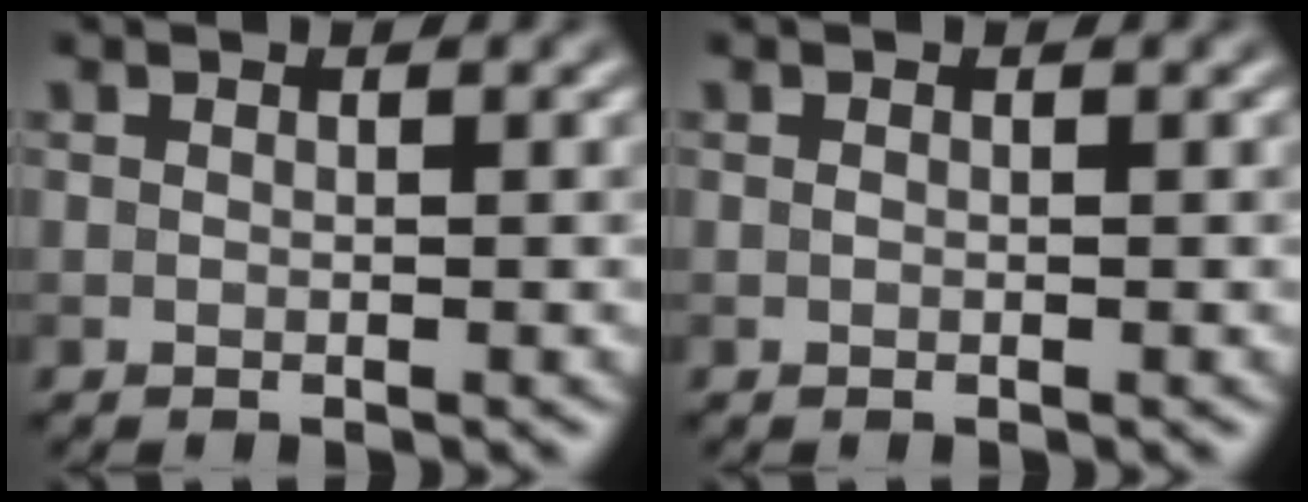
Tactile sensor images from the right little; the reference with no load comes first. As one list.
[{"total": 0.0}]